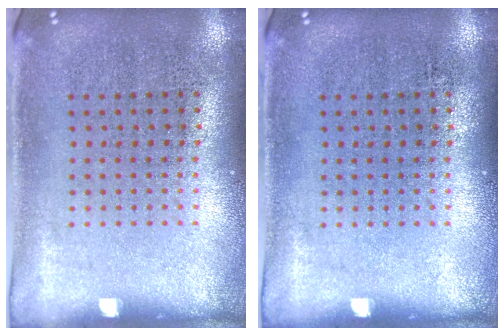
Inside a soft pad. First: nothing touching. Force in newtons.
{"total": 0.0}